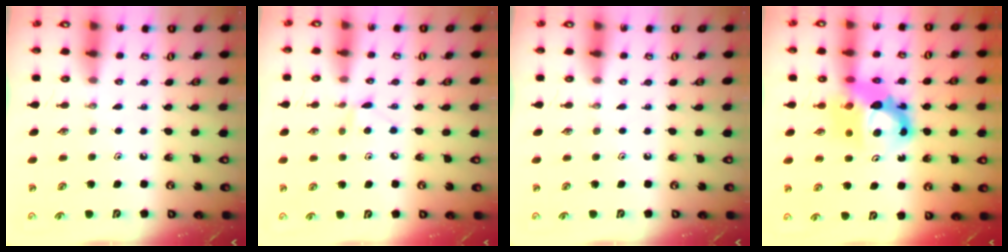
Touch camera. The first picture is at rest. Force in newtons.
{"total": 4.6, "press": 4.5, "slide": 0.6}
{"total": 0.0}
{"total": 11.9, "press": 11.8, "slide": 0.9}